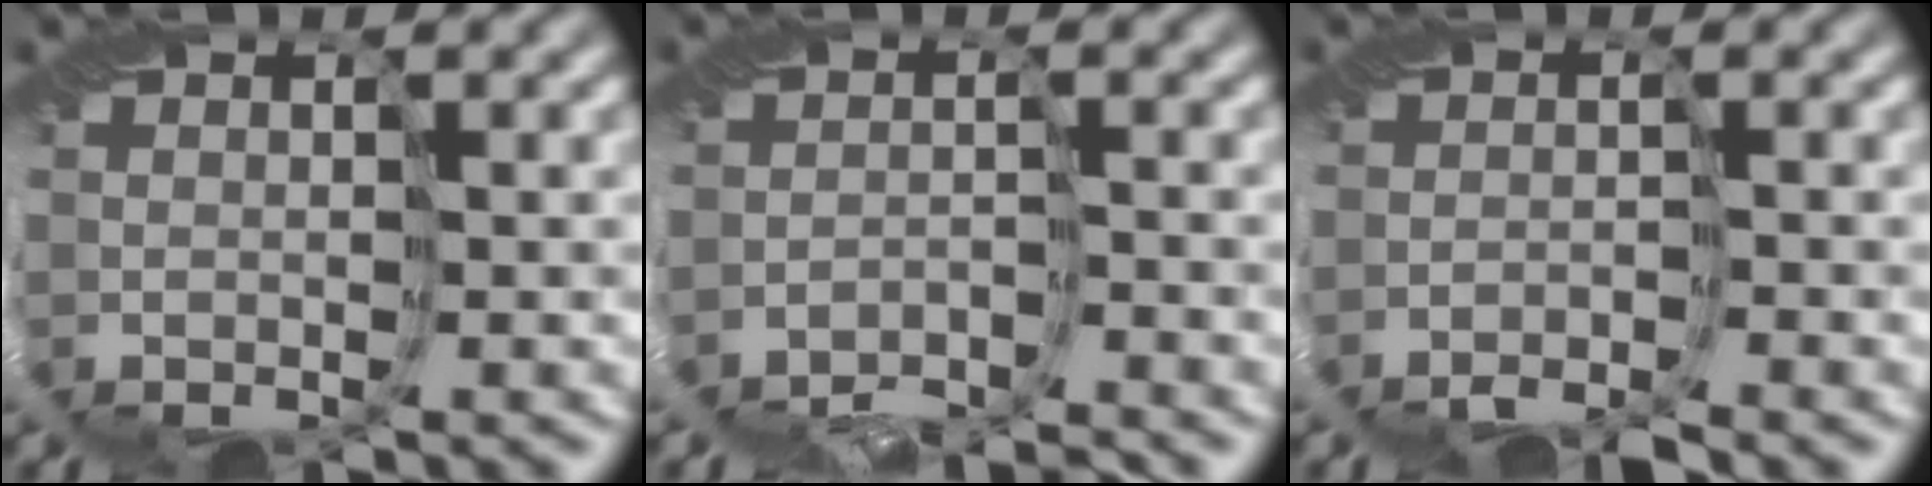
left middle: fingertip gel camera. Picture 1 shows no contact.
{"total": 5.2, "force": [-5.2, 0.1, 0.0], "torque": [-0.007, -0.008, -0.097]}
{"total": 3.9, "force": [-3.9, 0.3, 0.7], "torque": [-0.003, -0.007, -0.074]}